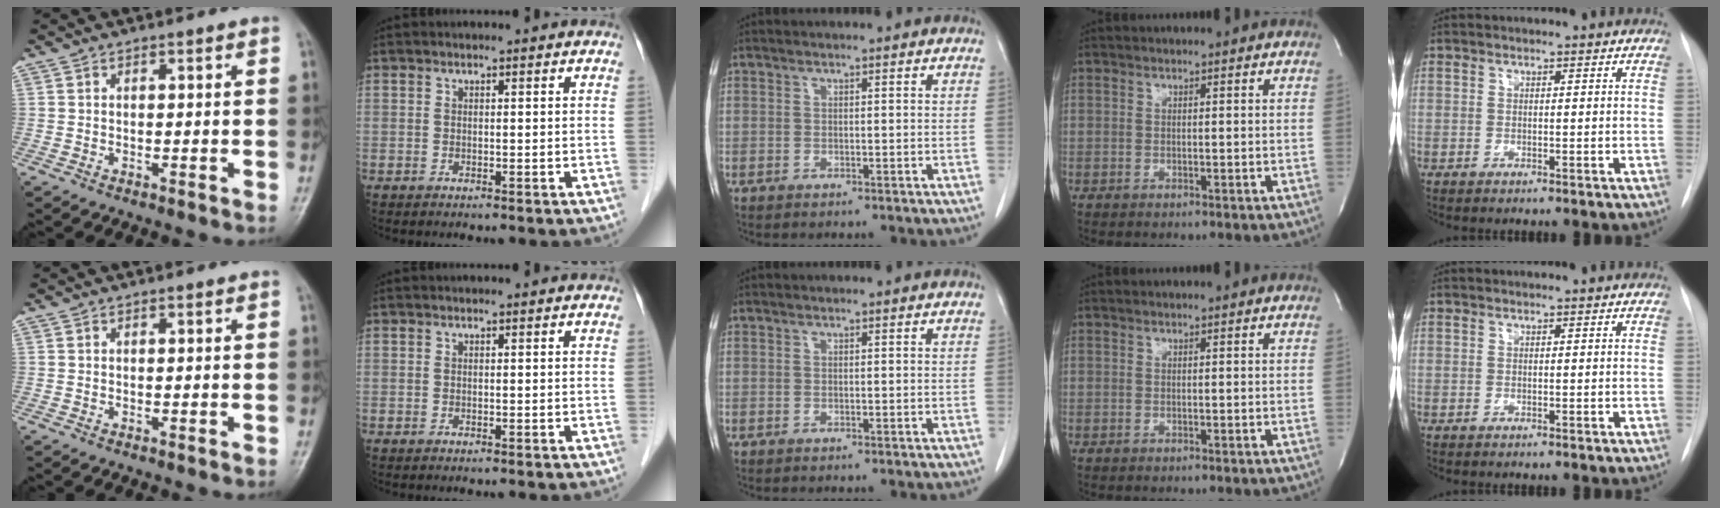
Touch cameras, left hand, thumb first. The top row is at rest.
{}